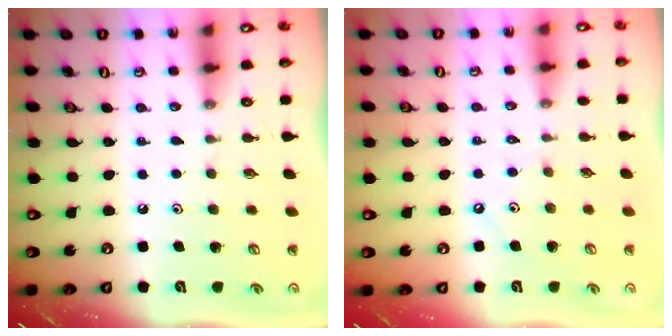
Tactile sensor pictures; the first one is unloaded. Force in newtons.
{"total": 1.8, "press": 1.7, "slide": 0.4}